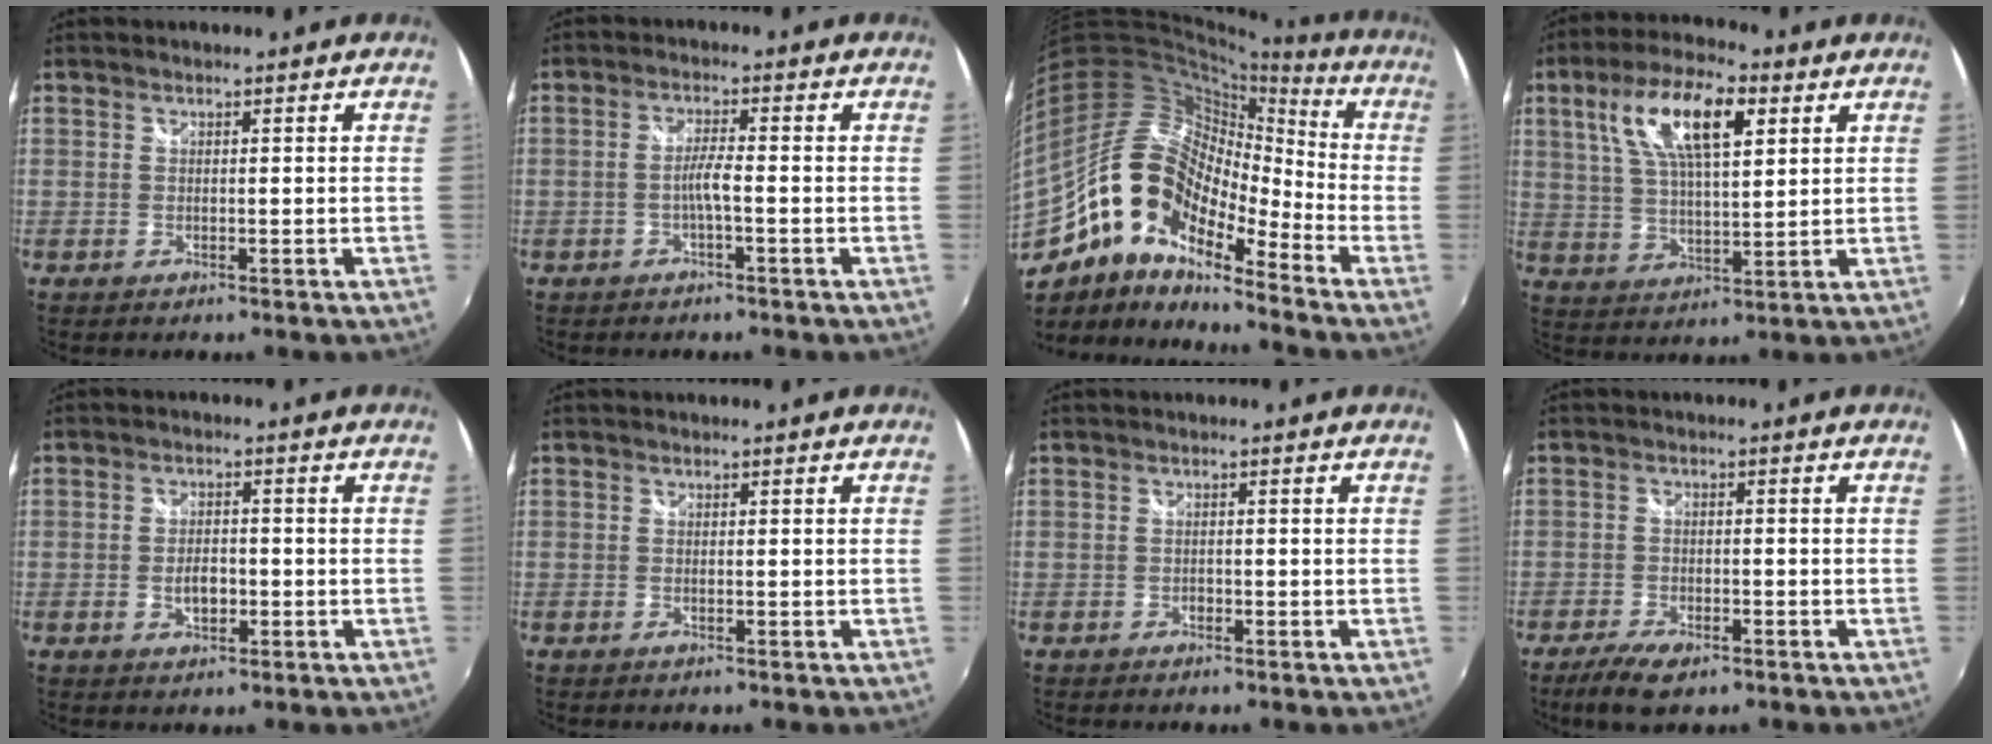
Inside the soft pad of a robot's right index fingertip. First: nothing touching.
{"total": 2.8, "force": [-1.2, -0.2, 2.5], "torque": [-0.050, 0.004, -0.022]}
{"total": 18.7, "force": [-10.6, 8.5, 12.9], "torque": [-0.228, -0.008, -0.215]}
{"total": 13.9, "force": [5.6, 5.0, 11.6], "torque": [-0.217, 0.023, 0.102]}
{"total": 4.0, "force": [-1.1, 2.3, 3.1], "torque": [-0.057, 0.000, -0.017]}
{"total": 0.0}
{"total": 0.8, "force": [-0.5, 0.6, 0.1], "torque": [-0.003, -0.002, -0.007]}
{"total": 7.0, "force": [-4.9, 2.5, 4.3], "torque": [-0.105, -0.016, -0.086]}